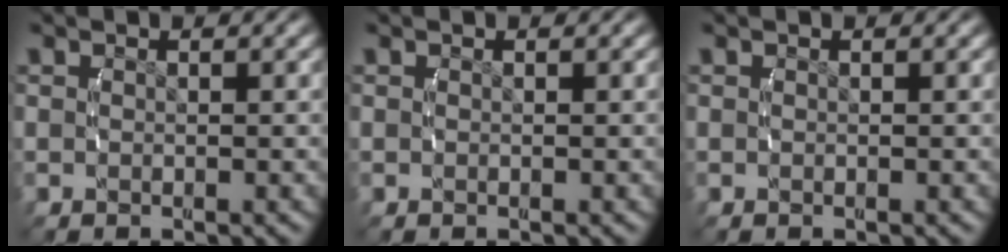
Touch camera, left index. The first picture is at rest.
{"total": 0.0}
{"total": 0.0}